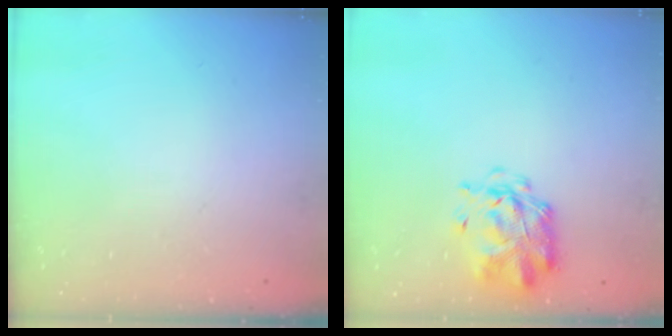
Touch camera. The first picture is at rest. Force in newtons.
{"total": 2.9, "press": 2.8, "slide": 0.8}